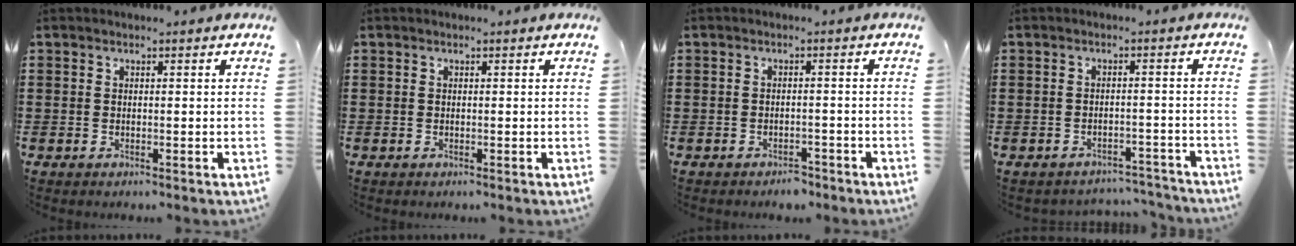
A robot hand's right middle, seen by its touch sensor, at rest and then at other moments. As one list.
[{"total": 0.0}, {"total": 1.7, "force": [-1.7, 0.4, -0.1], "torque": [-0.006, 0.003, -0.038]}, {"total": 2.7, "force": [-2.7, 0.3, -0.1], "torque": [-0.006, -0.001, -0.058]}]